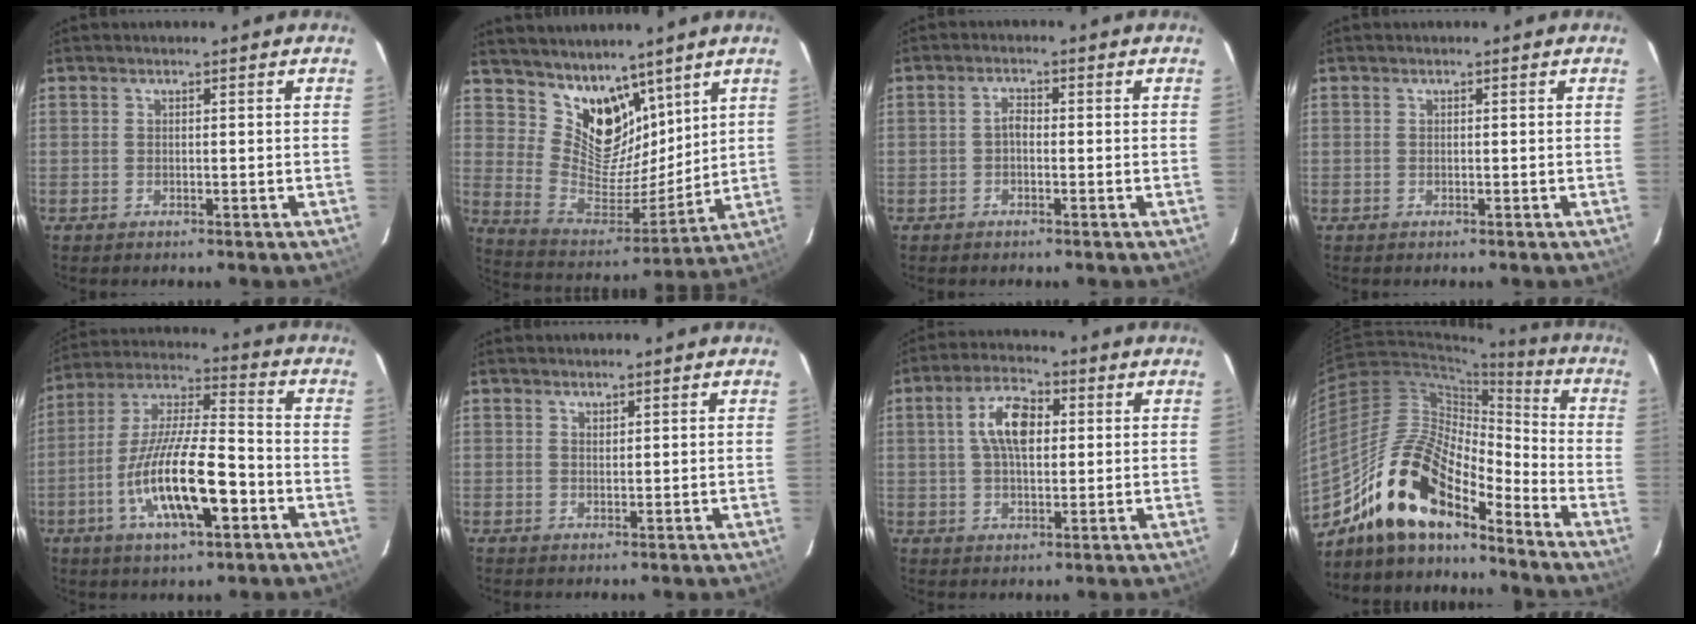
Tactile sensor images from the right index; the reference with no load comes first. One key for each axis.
{"total": 14.0, "fx": 9.9, "fy": 8.0, "fz": 5.7, "tx": -0.111, "ty": -0.006, "tz": 0.194}
{"total": 1.8, "fx": -0.8, "fy": 1.0, "fz": 1.3, "tx": -0.027, "ty": 0.008, "tz": -0.016}
{"total": 0.0}
{"total": 17.3, "fx": -6.2, "fy": 4.7, "fz": 15.4, "tx": -0.297, "ty": -0.009, "tz": -0.111}
{"total": 0.9, "fx": 0.8, "fy": 0.4, "fz": 0.2, "tx": -0.004, "ty": 0.000, "tz": 0.014}
{"total": 8.4, "fx": 1.7, "fy": 4.2, "fz": 7.0, "tx": -0.129, "ty": 0.018, "tz": 0.031}
{"total": 17.5, "fx": -13.0, "fy": 6.0, "fz": 10.0, "tx": -0.188, "ty": 0.006, "tz": -0.254}